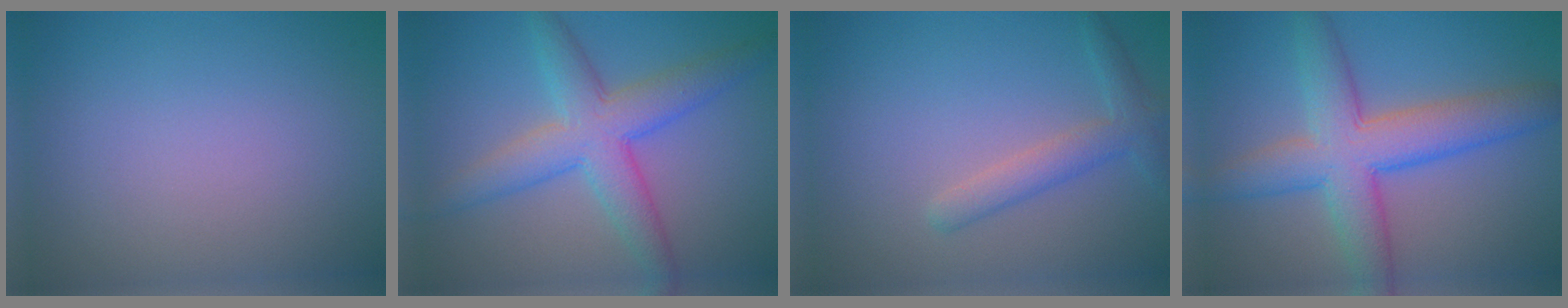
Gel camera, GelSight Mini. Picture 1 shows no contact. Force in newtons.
{"total": 5.8, "press": 5.8, "slide": 0.0}
{"total": 2.6, "press": 2.6, "slide": 0.1}
{"total": 7.4, "press": 7.3, "slide": 0.4}